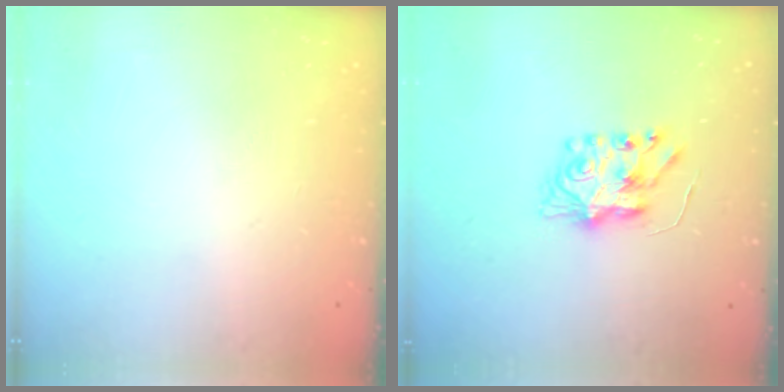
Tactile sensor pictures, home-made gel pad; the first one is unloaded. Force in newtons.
{"total": 7.4, "press": 7.4, "slide": 0.2}